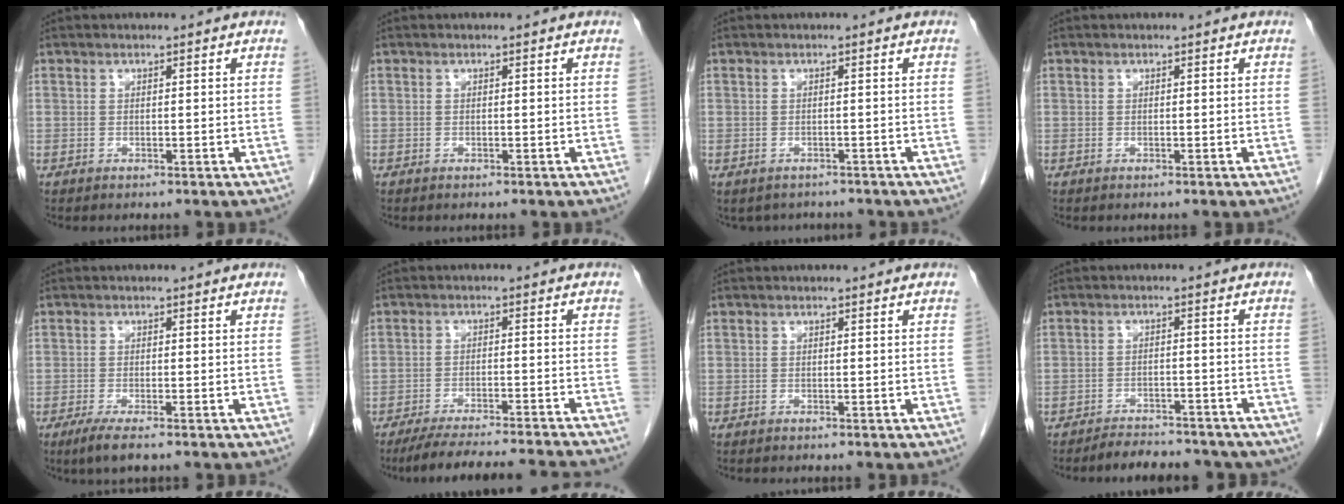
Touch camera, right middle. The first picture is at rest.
{"total": 0.0}
{"total": 3.3, "force": [-2.8, 1.7, 0.4], "torque": [-0.004, 0.004, -0.034]}
{"total": 0.0}
{"total": 3.2, "force": [-2.1, 0.3, 2.4], "torque": [-0.049, -0.010, -0.040]}
{"total": 15.7, "force": [-14.5, -0.2, 6.0], "torque": [-0.089, -0.024, -0.203]}
{"total": 0.0}
{"total": 10.4, "force": [-9.3, 3.4, 3.2], "torque": [-0.038, 0.008, -0.112]}